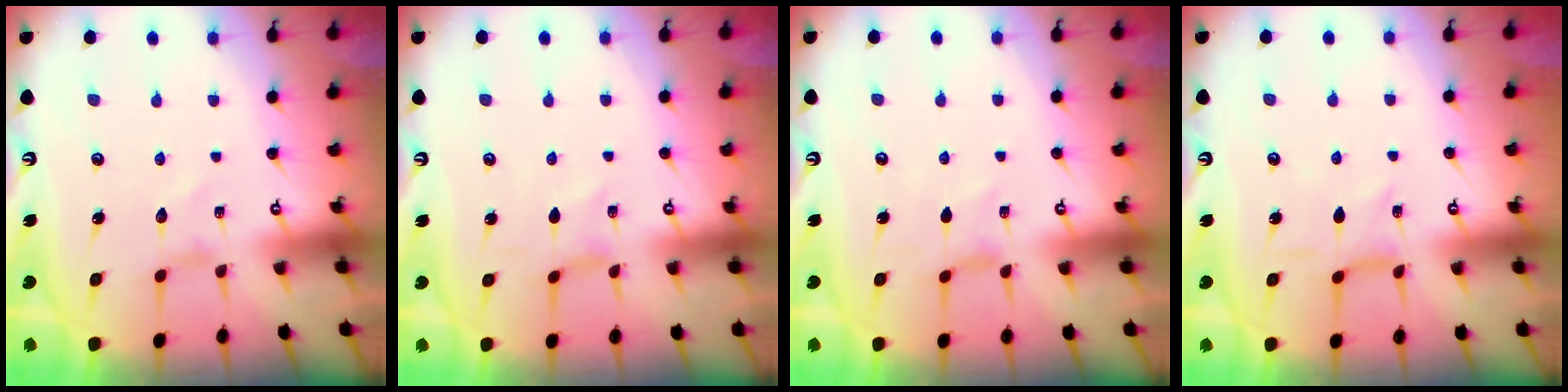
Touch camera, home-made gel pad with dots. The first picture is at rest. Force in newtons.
{"total": 0.0}
{"total": 1.4, "press": 1.4, "slide": 0.3}
{"total": 1.5, "press": 1.3, "slide": 0.6}